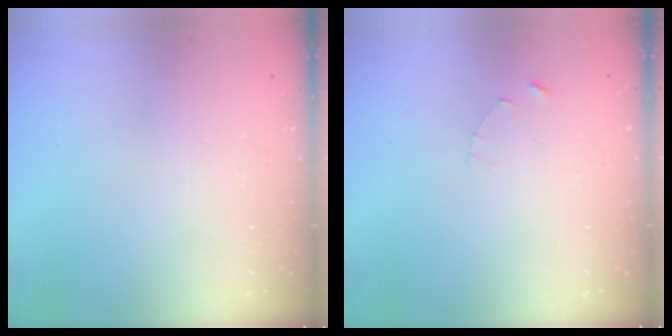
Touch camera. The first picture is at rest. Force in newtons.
{"total": 1.0, "press": 1.0, "slide": 0.2}